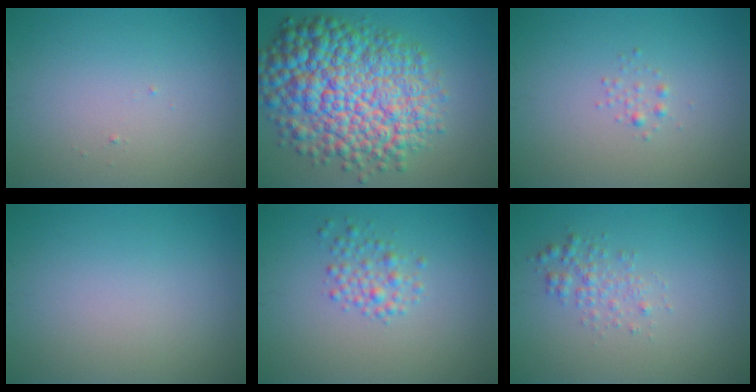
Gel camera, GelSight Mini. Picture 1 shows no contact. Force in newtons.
{"total": 13.0, "press": 13.0, "slide": 0.3}
{"total": 0.8, "press": 0.8, "slide": 0.0}
{"total": 0.0}
{"total": 2.1, "press": 2.1, "slide": 0.1}
{"total": 1.8, "press": 1.8, "slide": 0.0}